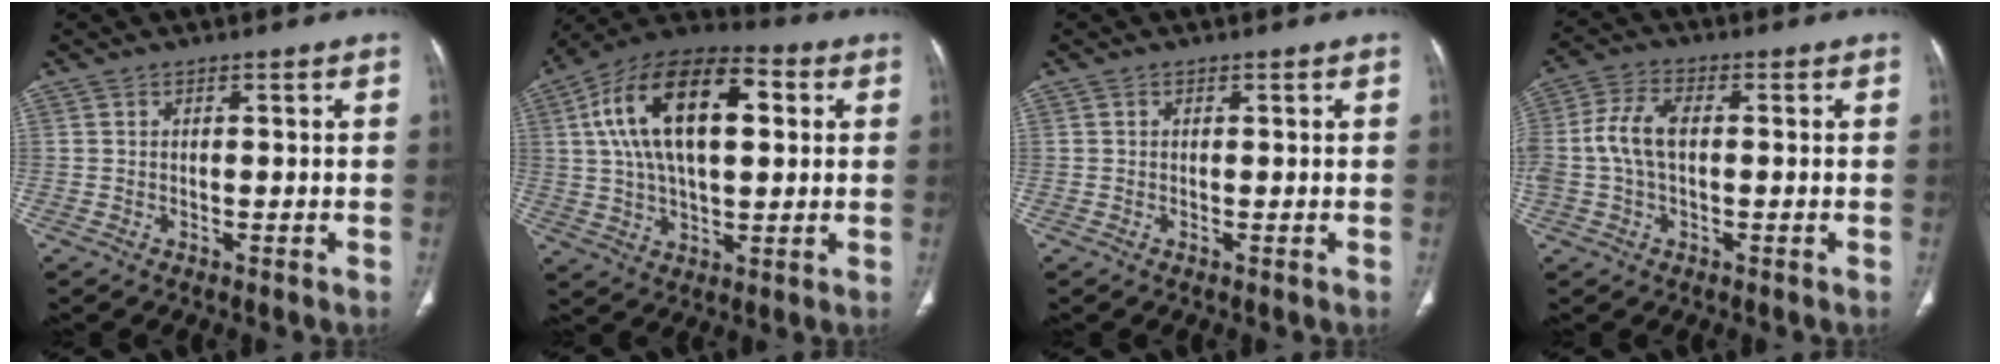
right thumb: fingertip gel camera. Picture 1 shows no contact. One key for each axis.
{"total": 20.7, "fx": 4.7, "fy": 10.7, "fz": 17.0, "tx": -0.284, "ty": 0.018, "tz": 0.068}
{"total": 0.0}
{"total": 7.6, "fx": 0.0, "fy": 4.3, "fz": 6.2, "tx": -0.142, "ty": 0.021, "tz": -0.004}